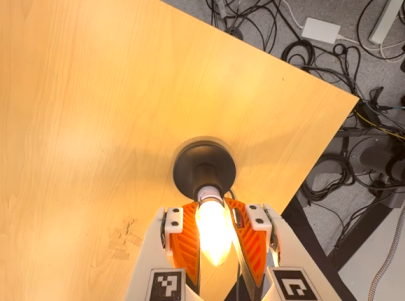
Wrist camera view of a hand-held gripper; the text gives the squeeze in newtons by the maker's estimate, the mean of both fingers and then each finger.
{"total": 26.0, "left": 21.3, "right": 30.8}